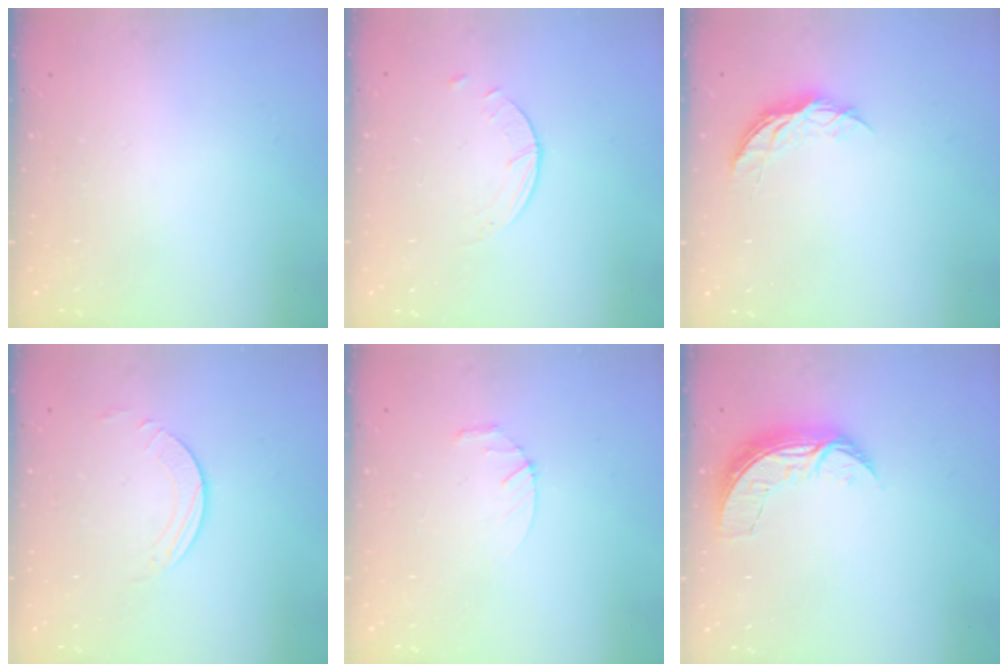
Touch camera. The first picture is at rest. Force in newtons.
{"total": 0.9, "press": 0.9, "slide": 0.1}
{"total": 5.2, "press": 5.1, "slide": 0.5}
{"total": 2.8, "press": 2.8, "slide": 0.2}
{"total": 2.8, "press": 2.8, "slide": 0.4}
{"total": 7.3, "press": 7.3, "slide": 0.7}